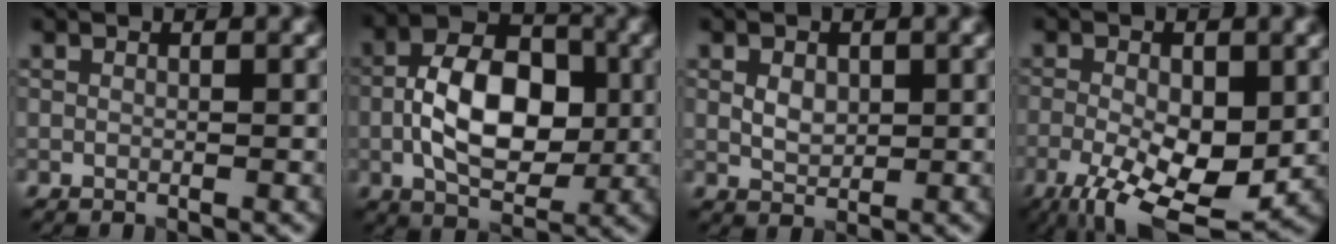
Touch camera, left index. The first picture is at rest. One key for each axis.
{"total": 8.7, "fx": -0.8, "fy": 5.0, "fz": 7.0, "tx": -0.118, "ty": 0.011, "tz": -0.021}
{"total": 2.1, "fx": 0.5, "fy": 1.5, "fz": 1.4, "tx": -0.027, "ty": -0.001, "tz": 0.009}
{"total": 9.1, "fx": -3.1, "fy": 3.8, "fz": 7.7, "tx": -0.141, "ty": -0.014, "tz": -0.049}